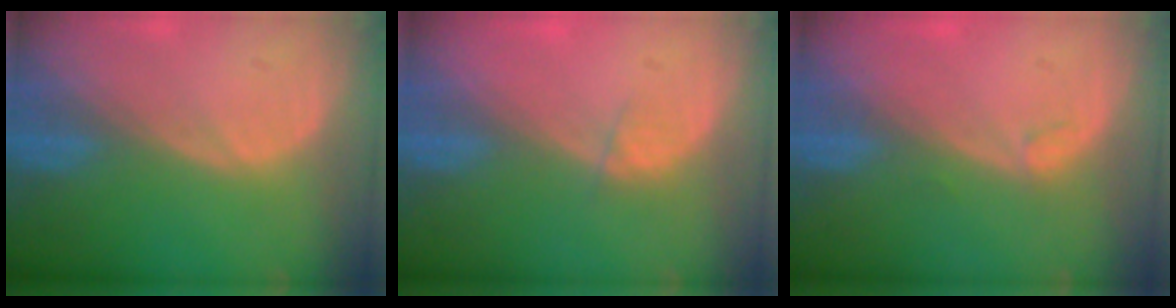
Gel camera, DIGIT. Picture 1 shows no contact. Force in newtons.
{"total": 1.1, "press": 1.0, "slide": 0.4}
{"total": 1.0, "press": 0.9, "slide": 0.3}